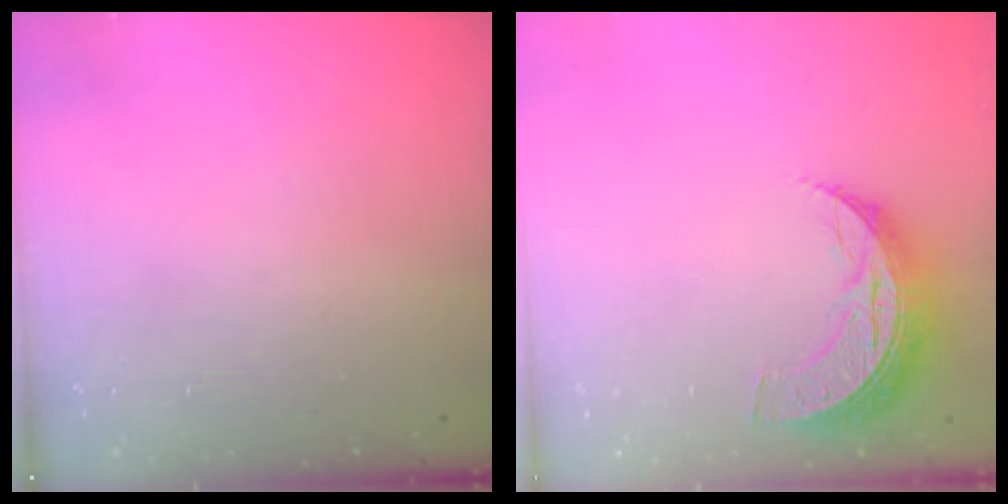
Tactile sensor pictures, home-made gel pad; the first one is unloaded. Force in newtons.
{"total": 8.7, "press": 8.7, "slide": 0.7}